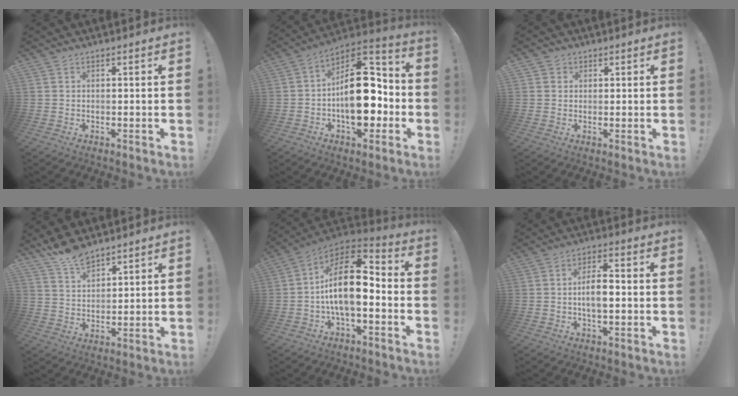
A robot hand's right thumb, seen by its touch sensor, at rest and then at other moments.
{"total": 20.6, "force": [-1.7, 12.3, 16.4], "torque": [-0.222, 0.021, -0.015]}
{"total": 2.1, "force": [0.8, 1.9, 0.4], "torque": [0.000, -0.002, 0.012]}
{"total": 8.1, "force": [7.2, 2.4, 3.0], "torque": [-0.064, -0.043, 0.136]}
{"total": 16.7, "force": [-0.8, 7.7, 14.8], "torque": [-0.259, 0.010, -0.014]}
{"total": 6.9, "force": [-1.0, 2.9, 6.2], "torque": [-0.108, 0.004, -0.024]}